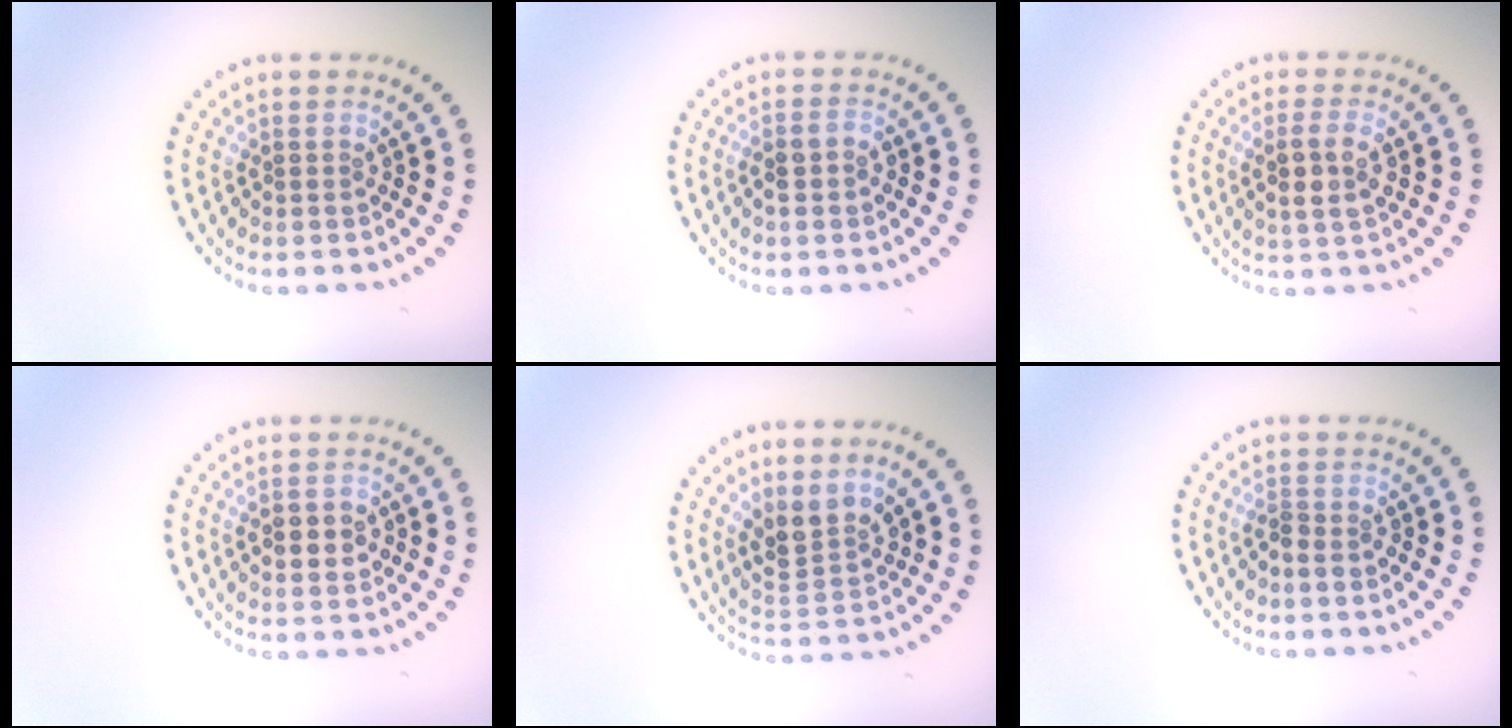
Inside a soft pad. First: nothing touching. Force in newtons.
{"total": 2.0, "press": 1.9, "slide": 0.5}
{"total": 2.7, "press": 2.5, "slide": 1.0}
{"total": 3.1, "press": 3.1, "slide": 0.1}
{"total": 3.0, "press": 2.6, "slide": 1.5}
{"total": 1.1, "press": 1.0, "slide": 0.4}